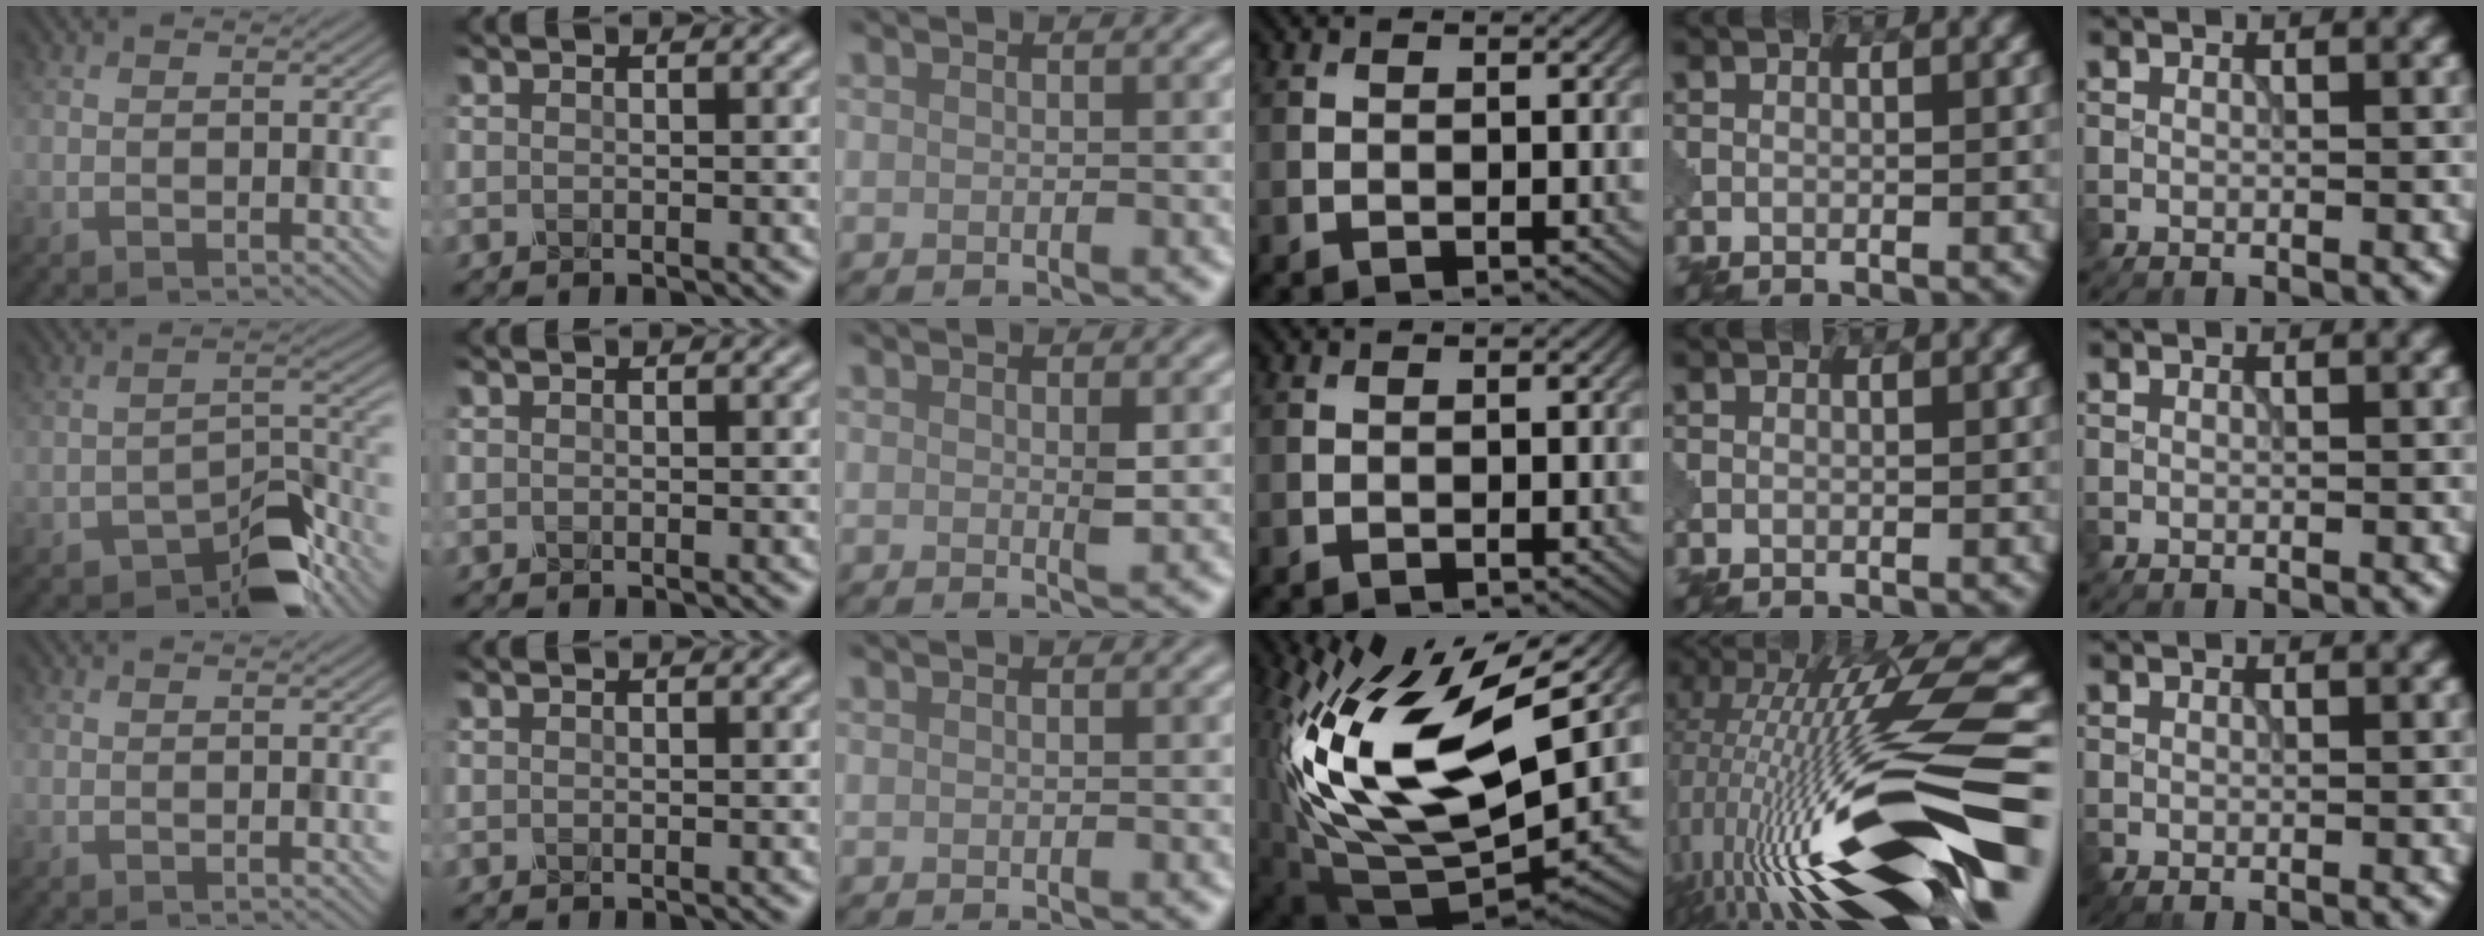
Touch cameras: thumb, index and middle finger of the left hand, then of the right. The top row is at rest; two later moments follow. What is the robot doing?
{"motion": "disassemble", "object": "pitcher"}